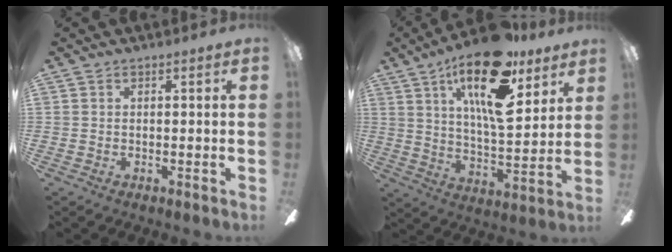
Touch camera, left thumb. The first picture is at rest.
{"total": 22.0, "force": [12.7, 8.2, 16.0], "torque": [-0.259, -0.059, 0.207]}